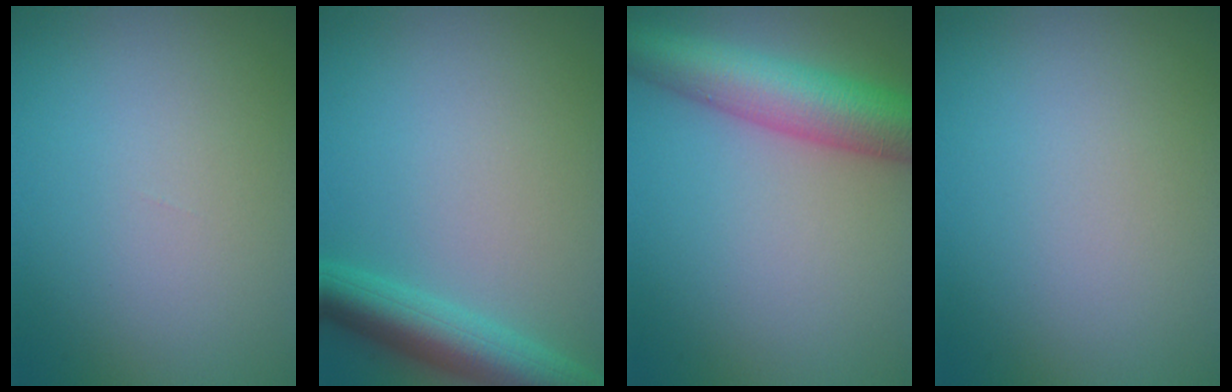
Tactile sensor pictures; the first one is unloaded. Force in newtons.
{"total": 5.1, "press": 5.1, "slide": 0.3}
{"total": 7.5, "press": 7.5, "slide": 0.4}
{"total": 0.0}